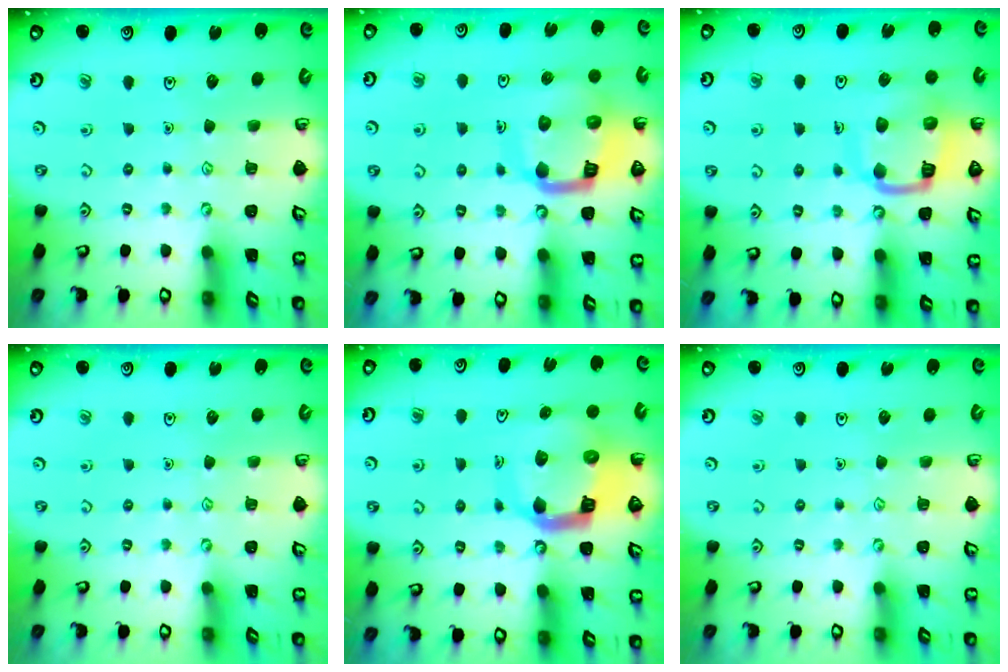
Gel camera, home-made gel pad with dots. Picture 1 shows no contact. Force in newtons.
{"total": 15.1, "press": 14.9, "slide": 1.8}
{"total": 12.1, "press": 12.0, "slide": 1.3}
{"total": 0.0}
{"total": 11.1, "press": 11.0, "slide": 1.5}
{"total": 0.0}